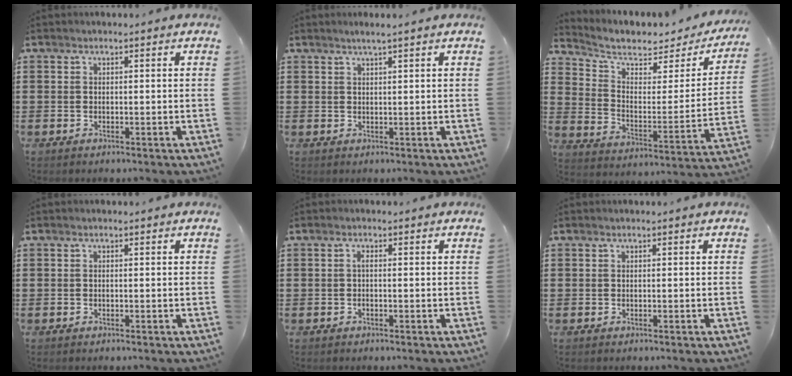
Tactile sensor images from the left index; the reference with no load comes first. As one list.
[{"total": 1.5, "force": [1.2, -0.1, 1.0], "torque": [-0.020, 0.001, 0.021]}, {"total": 5.5, "force": [4.4, 2.0, 2.6], "torque": [-0.076, -0.030, 0.072]}, {"total": 0.0}, {"total": 0.7, "force": [-0.2, 0.1, 0.7], "torque": [-0.014, -0.001, -0.003]}, {"total": 0.0}]